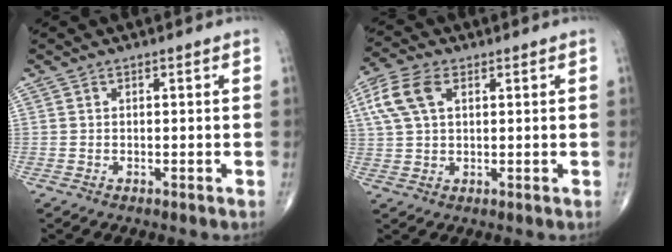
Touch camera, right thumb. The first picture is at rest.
{"total": 8.2, "force": [2.8, 4.7, 6.1], "torque": [-0.140, 0.014, 0.055]}